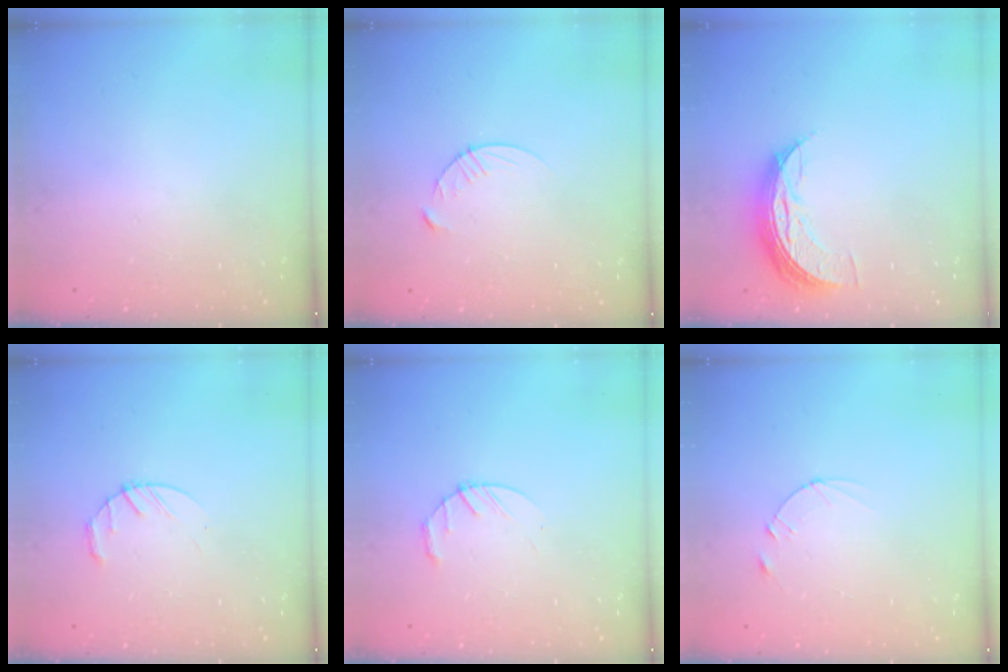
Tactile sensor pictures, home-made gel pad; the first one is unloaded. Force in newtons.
{"total": 4.6, "press": 4.6, "slide": 0.5}
{"total": 8.3, "press": 8.3, "slide": 0.5}
{"total": 4.4, "press": 4.4, "slide": 0.7}
{"total": 4.4, "press": 4.4, "slide": 0.7}
{"total": 2.4, "press": 2.3, "slide": 0.2}